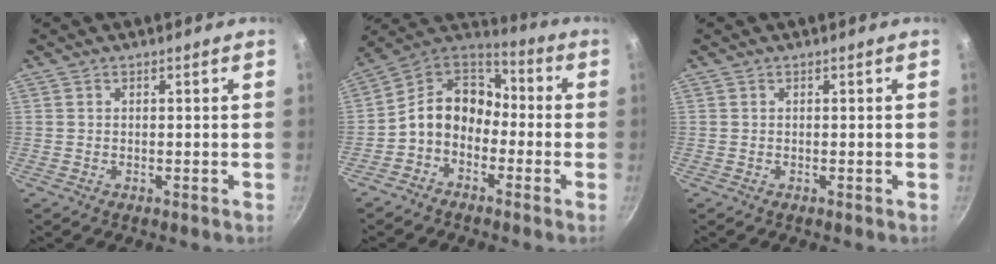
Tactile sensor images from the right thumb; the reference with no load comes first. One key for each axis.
{"total": 11.8, "fx": -3.0, "fy": 9.0, "fz": 6.9, "tx": -0.088, "ty": 0.057, "tz": -0.083}
{"total": 0.0}